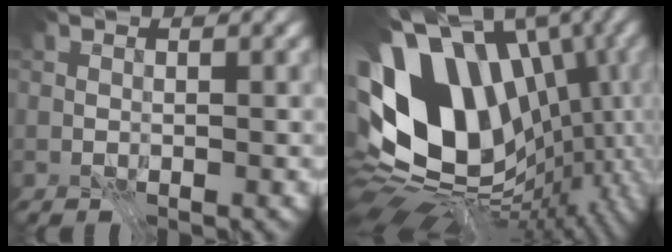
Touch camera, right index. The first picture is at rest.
{"total": 16.9, "force": [0.7, 12.2, 11.7], "torque": [-0.225, 0.010, 0.020]}